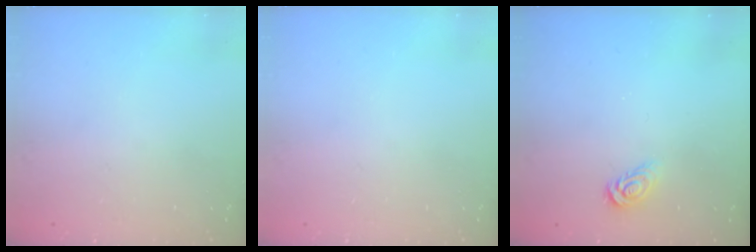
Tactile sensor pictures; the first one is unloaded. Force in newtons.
{"total": 0.0}
{"total": 3.8, "press": 3.7, "slide": 0.4}